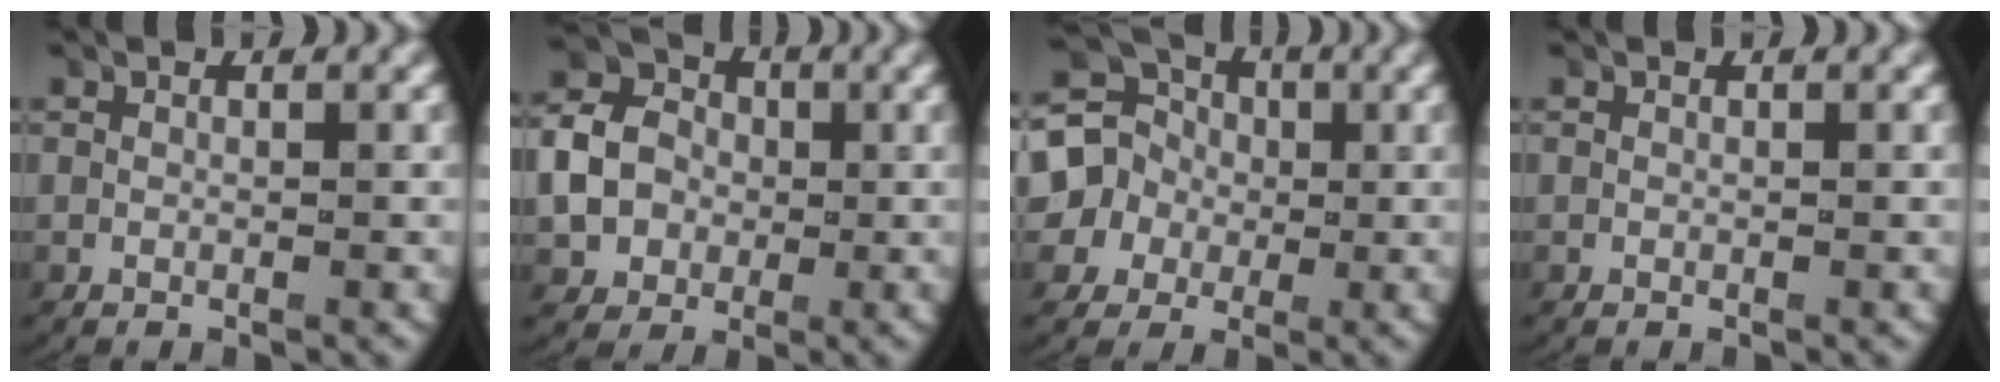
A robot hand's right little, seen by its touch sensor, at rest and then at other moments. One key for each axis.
{"total": 6.4, "fx": 0.0, "fy": 5.7, "fz": 3.1, "tx": -0.069, "ty": -0.007, "tz": -0.001}
{"total": 11.4, "fx": 0.9, "fy": 10.5, "fz": 4.4, "tx": -0.113, "ty": -0.019, "tz": 0.004}
{"total": 0.0}